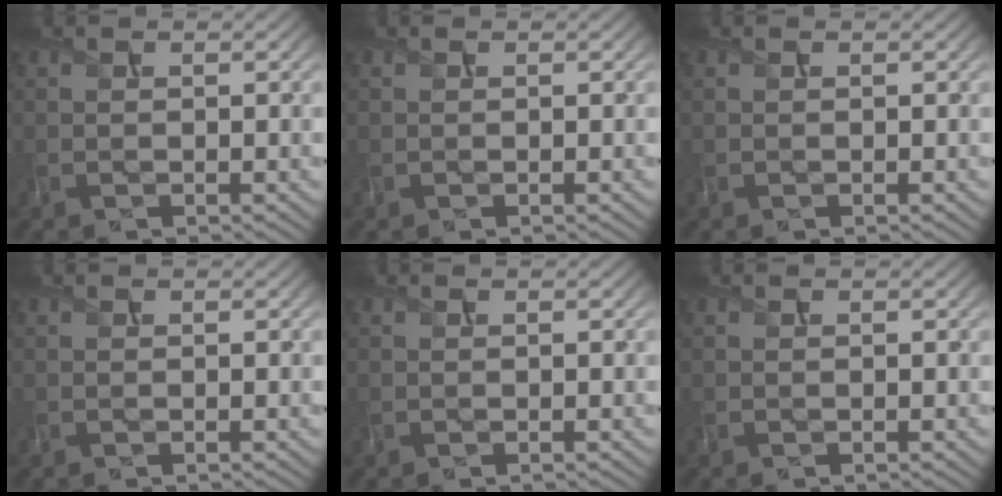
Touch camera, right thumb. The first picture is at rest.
{"total": 0.0}
{"total": 0.0}
{"total": 0.0}
{"total": 0.0}
{"total": 0.0}